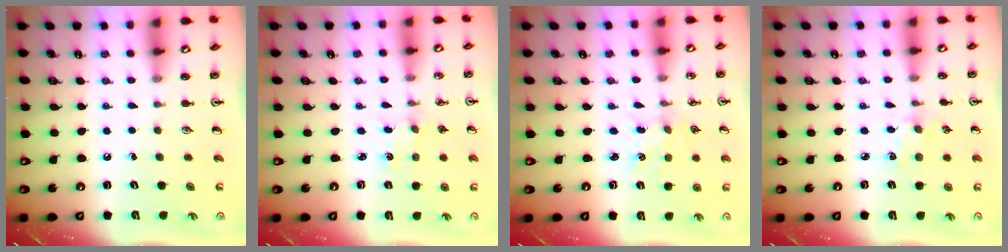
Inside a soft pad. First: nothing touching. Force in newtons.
{"total": 0.0}
{"total": 2.3, "press": 2.3, "slide": 0.3}
{"total": 2.9, "press": 2.8, "slide": 0.5}